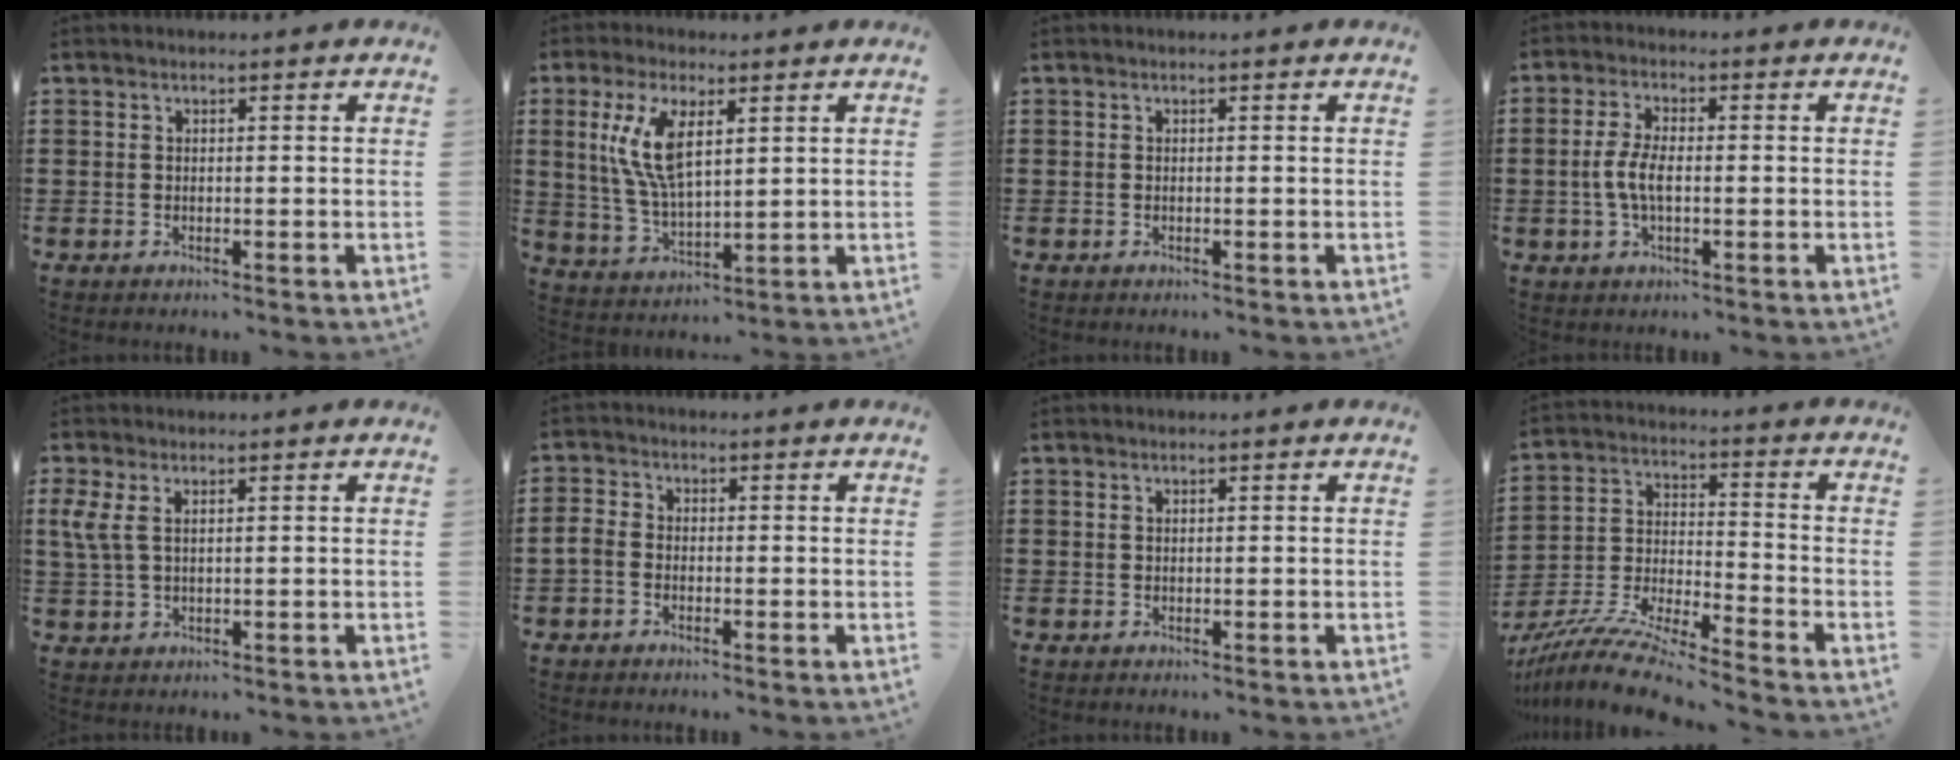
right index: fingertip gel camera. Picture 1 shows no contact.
{"total": 8.8, "force": [2.8, 3.5, 7.6], "torque": [-0.175, -0.001, 0.043]}
{"total": 0.0}
{"total": 4.6, "force": [-0.7, 1.7, 4.2], "torque": [-0.104, -0.009, -0.021]}
{"total": 3.7, "force": [1.4, 1.6, 3.1], "torque": [-0.088, -0.003, 0.018]}
{"total": 2.2, "force": [-1.2, 1.4, 1.2], "torque": [-0.040, -0.002, -0.027]}
{"total": 0.0}
{"total": 10.0, "force": [-9.3, -0.2, 3.8], "torque": [-0.083, 0.000, -0.187]}